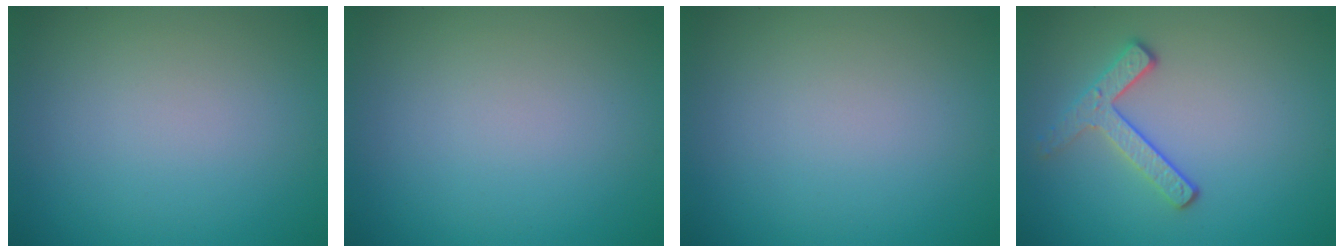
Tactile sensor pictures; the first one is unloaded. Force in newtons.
{"total": 0.0}
{"total": 0.0}
{"total": 2.7, "press": 2.3, "slide": 1.3}